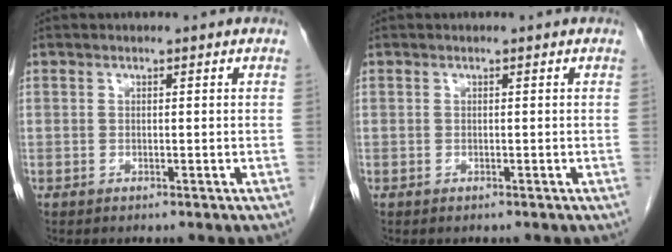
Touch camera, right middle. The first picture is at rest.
{"total": 0.0}